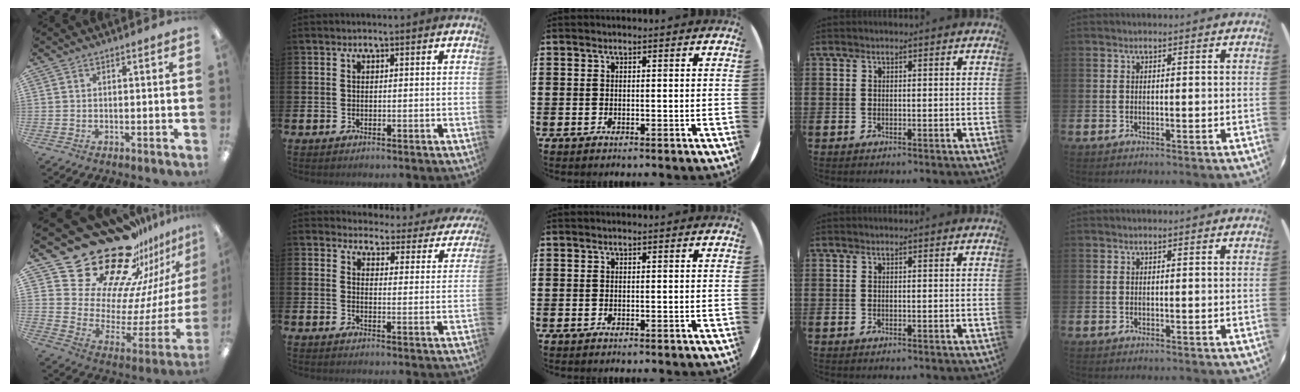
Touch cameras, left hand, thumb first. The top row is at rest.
{"thumb": {"total": 28.2, "force": [22.7, 12.7, 10.9], "torque": [-0.162, -0.184, 0.424]}, "index": {"total": 3.7, "force": [3.6, 1.1, 0.5], "torque": [-0.018, -0.039, 0.054]}}